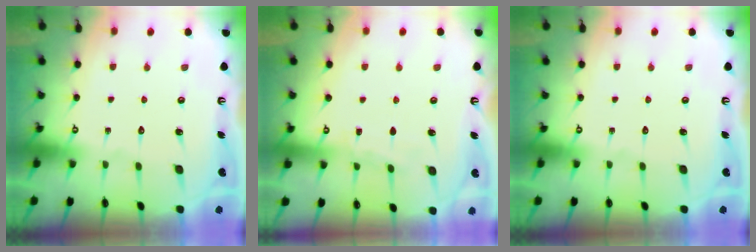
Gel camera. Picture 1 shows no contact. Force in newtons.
{"total": 4.8, "press": 4.8, "slide": 0.5}
{"total": 0.0}